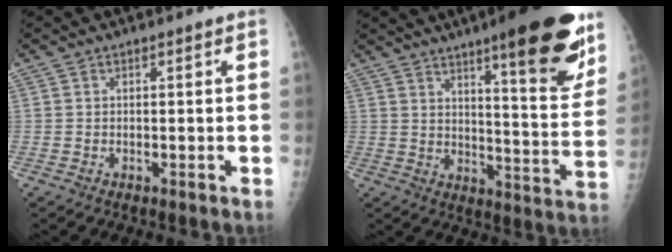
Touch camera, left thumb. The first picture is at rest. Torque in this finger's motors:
{"motor_torque": [2.27, 1.35, 1.52, -1.25, 0.37]}